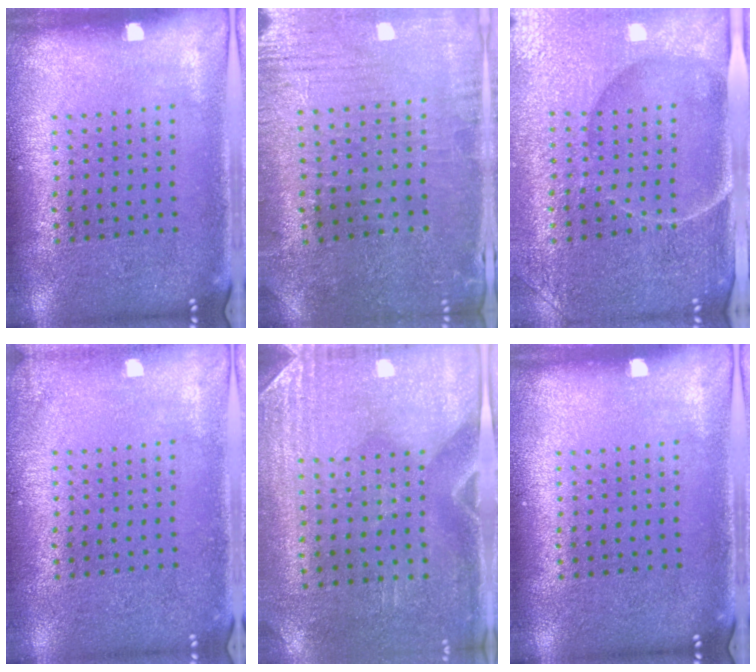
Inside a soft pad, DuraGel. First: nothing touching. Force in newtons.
{"total": 0.6, "press": 0.5, "slide": 0.3}
{"total": 4.7, "press": 4.3, "slide": 1.9}
{"total": 0.9, "press": 0.9, "slide": 0.1}
{"total": 2.9, "press": 2.5, "slide": 1.5}
{"total": 0.0}